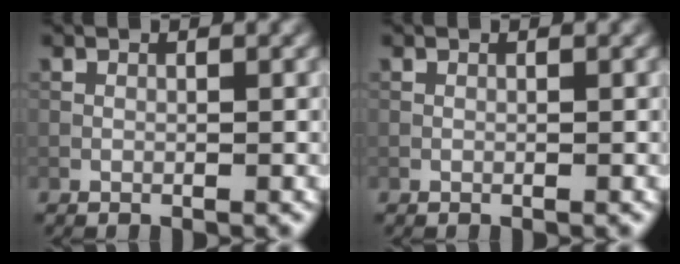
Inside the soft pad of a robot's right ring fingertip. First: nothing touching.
{"total": 0.0}